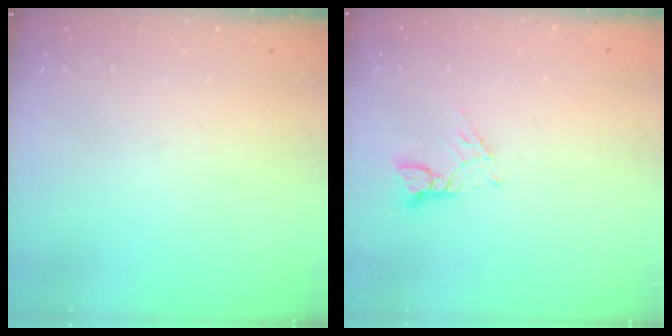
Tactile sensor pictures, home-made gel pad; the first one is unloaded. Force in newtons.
{"total": 2.6, "press": 2.6, "slide": 0.3}